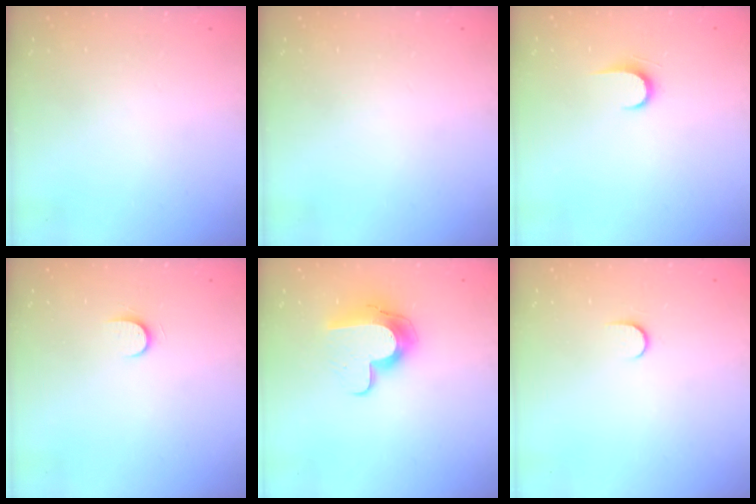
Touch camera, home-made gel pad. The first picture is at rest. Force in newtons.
{"total": 0.0}
{"total": 6.0, "press": 6.0, "slide": 0.7}
{"total": 5.2, "press": 5.2, "slide": 0.6}
{"total": 12.1, "press": 12.0, "slide": 0.9}
{"total": 3.9, "press": 3.9, "slide": 0.5}